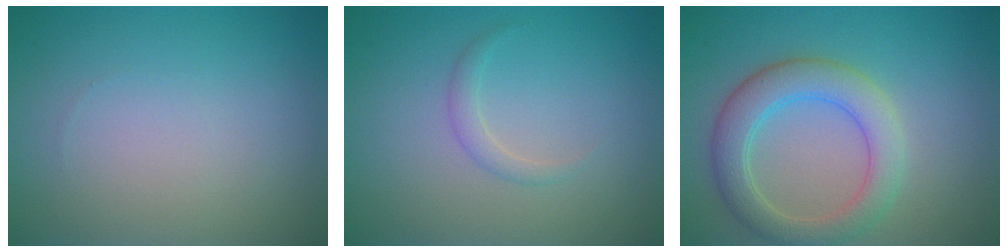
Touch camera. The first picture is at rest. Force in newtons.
{"total": 1.1, "press": 1.1, "slide": 0.1}
{"total": 4.8, "press": 4.8, "slide": 0.6}